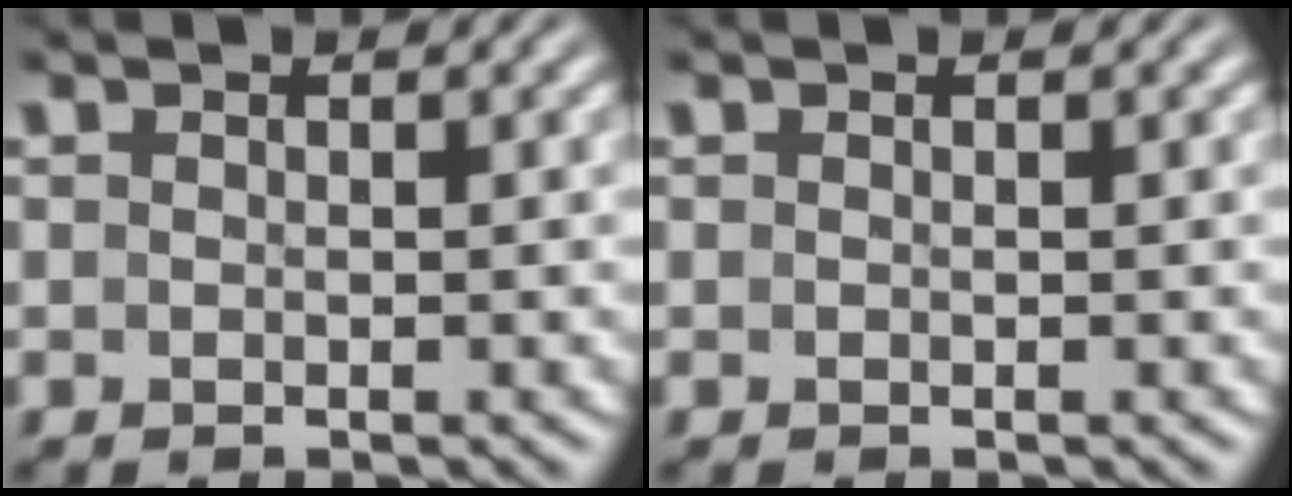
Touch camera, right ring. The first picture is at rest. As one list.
[{"total": 0.0}]